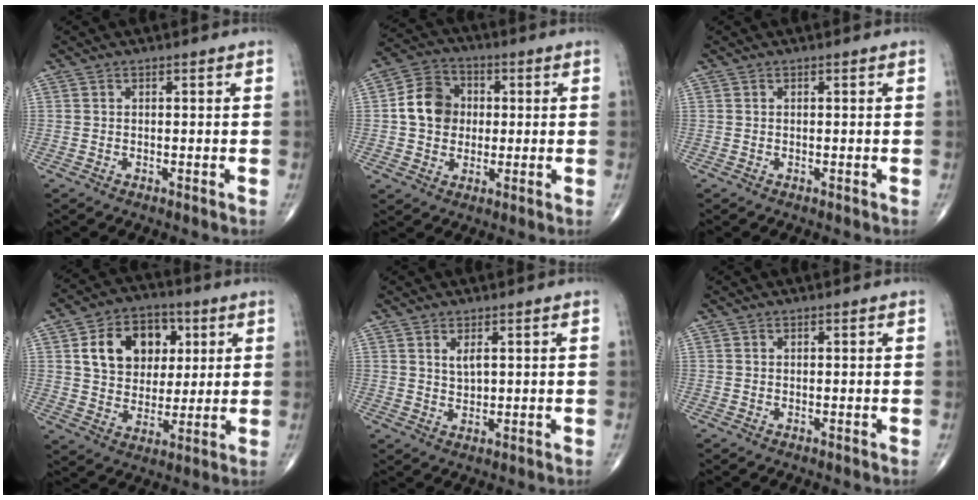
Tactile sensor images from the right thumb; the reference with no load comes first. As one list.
[{"total": 9.7, "force": [0.5, 8.2, 5.2], "torque": [-0.069, 0.016, -0.001]}, {"total": 0.0}, {"total": 14.7, "force": [4.4, 10.9, 8.7], "torque": [-0.101, -0.004, 0.074]}, {"total": 2.4, "force": [1.2, 1.0, 1.9], "torque": [-0.031, -0.010, 0.025]}, {"total": 0.0}]